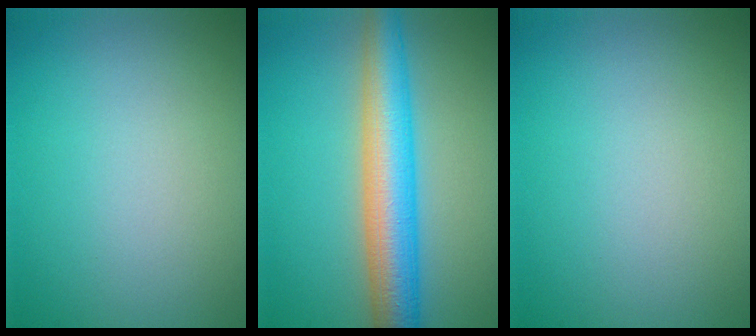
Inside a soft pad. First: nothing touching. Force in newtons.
{"total": 6.9, "press": 6.9, "slide": 0.1}
{"total": 0.0}